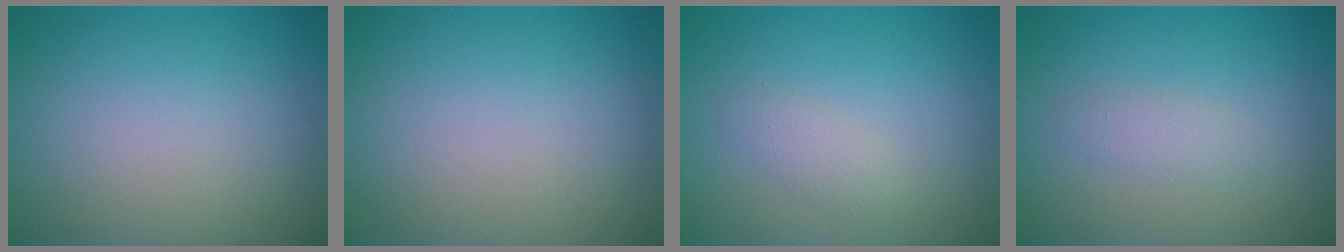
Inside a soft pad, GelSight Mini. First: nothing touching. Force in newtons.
{"total": 0.0}
{"total": 1.4, "press": 1.4, "slide": 0.1}
{"total": 1.3, "press": 1.3, "slide": 0.0}